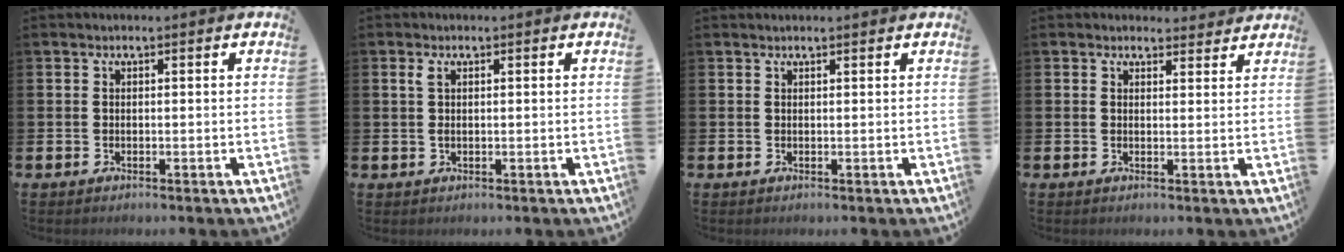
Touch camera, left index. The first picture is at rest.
{"total": 1.2, "force": [0.3, 0.5, 1.1], "torque": [-0.015, 0.003, 0.002]}
{"total": 0.5, "force": [0.5, -0.1, 0.1], "torque": [0.006, -0.004, 0.008]}
{"total": 2.0, "force": [1.9, 0.5, 0.0], "torque": [0.013, -0.011, 0.031]}